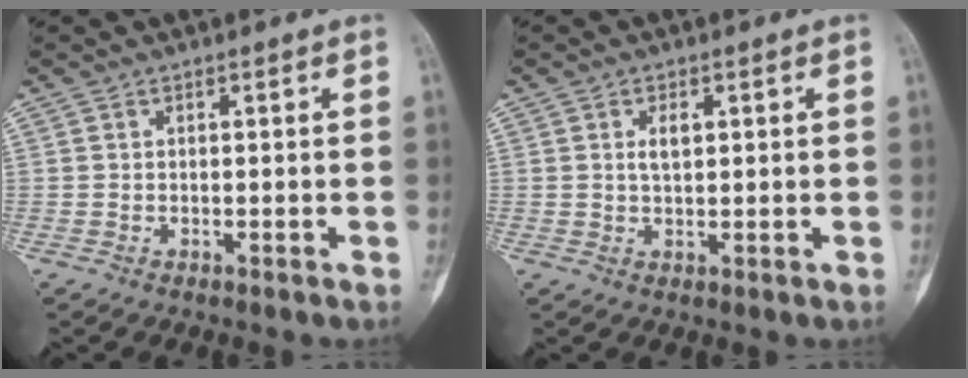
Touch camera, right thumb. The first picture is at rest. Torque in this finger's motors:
{"motor_torque": [0.61, 0.50, 0.22, 0.14, -0.01]}